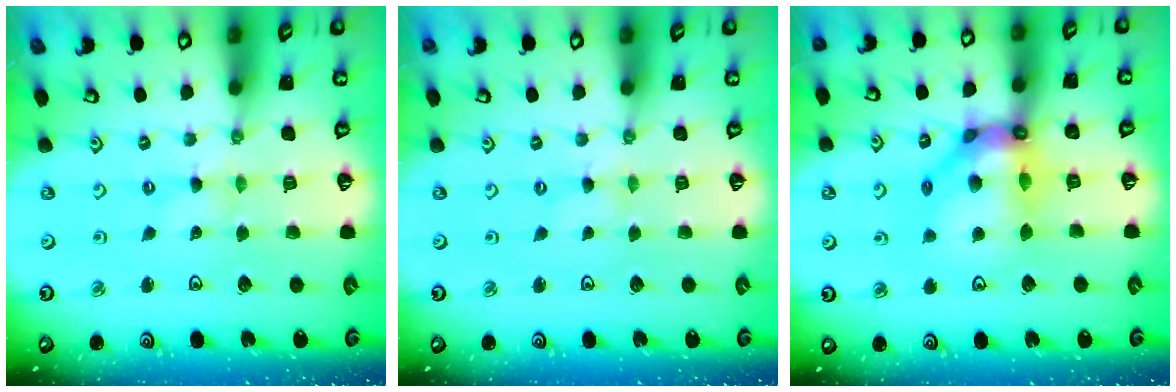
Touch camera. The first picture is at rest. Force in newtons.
{"total": 0.0}
{"total": 14.9, "press": 14.7, "slide": 1.9}